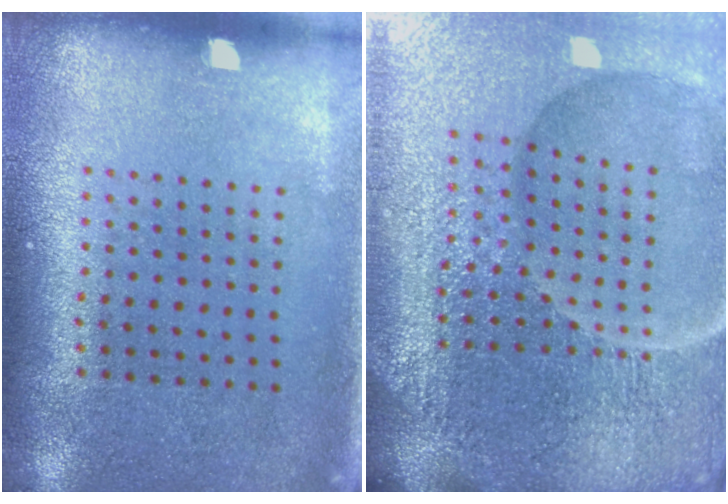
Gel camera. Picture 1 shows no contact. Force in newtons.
{"total": 7.3, "press": 6.4, "slide": 3.5}